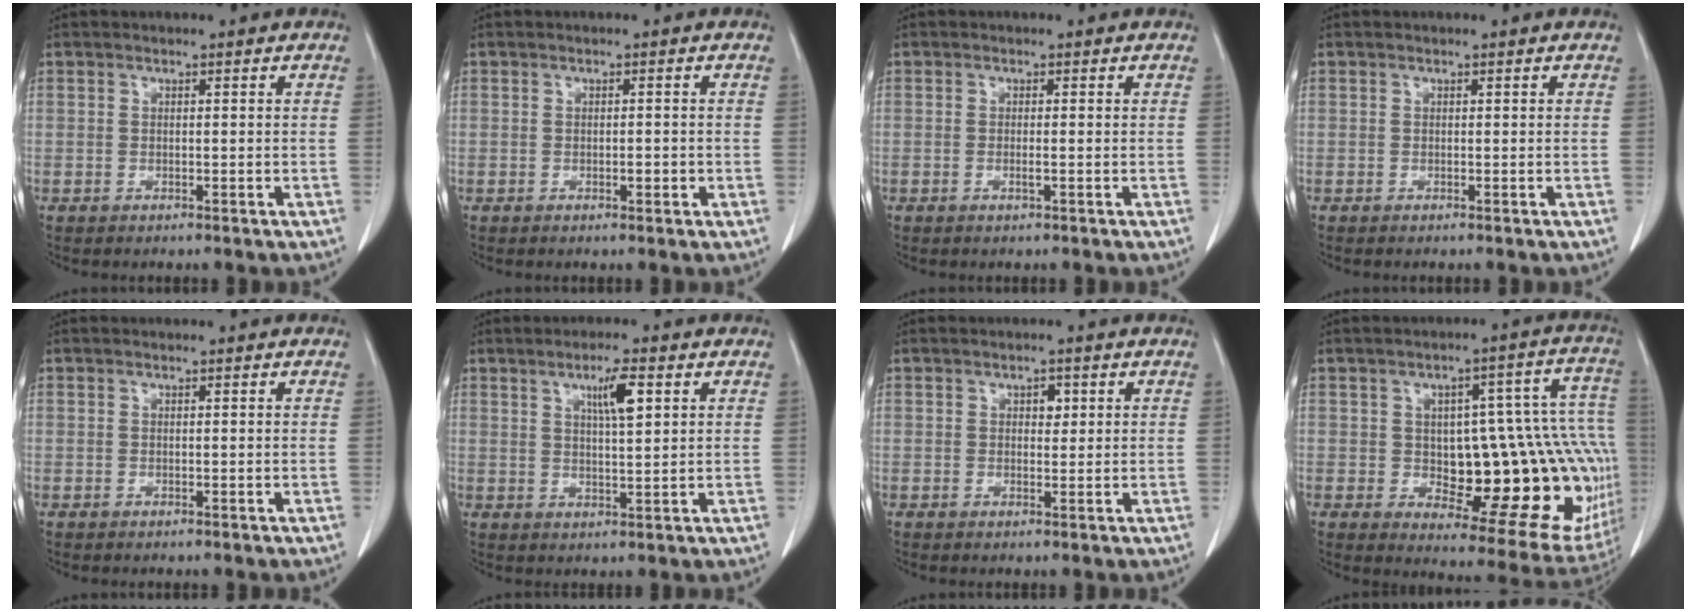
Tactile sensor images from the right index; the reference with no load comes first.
{"total": 1.2, "force": [-0.3, 0.6, 1.0], "torque": [-0.016, 0.001, -0.001]}
{"total": 0.8, "force": [-0.2, 0.0, 0.8], "torque": [-0.017, -0.001, -0.003]}
{"total": 0.0}
{"total": 0.0}
{"total": 5.2, "force": [2.2, 0.5, 4.6], "torque": [-0.078, 0.000, 0.037]}
{"total": 1.7, "force": [0.6, 1.1, 1.2], "torque": [-0.013, 0.000, 0.007]}
{"total": 23.8, "force": [-2.5, 8.2, 22.2], "torque": [-0.186, 0.040, -0.001]}